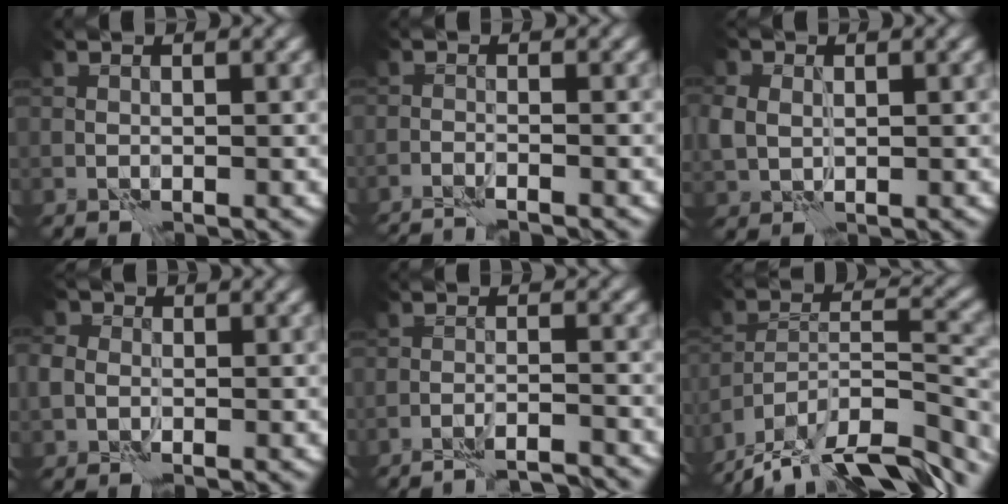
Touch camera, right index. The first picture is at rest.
{"total": 3.1, "force": [-3.0, 0.1, 0.8], "torque": [-0.017, -0.001, -0.047]}
{"total": 2.4, "force": [0.6, 1.9, 1.3], "torque": [-0.035, 0.003, 0.007]}
{"total": 2.8, "force": [-0.1, 2.4, 1.4], "torque": [-0.019, 0.004, -0.012]}
{"total": 7.7, "force": [-7.4, 1.1, 1.9], "torque": [-0.018, 0.013, -0.097]}
{"total": 15.6, "force": [-13.6, 4.4, 6.3], "torque": [-0.104, 0.002, -0.199]}